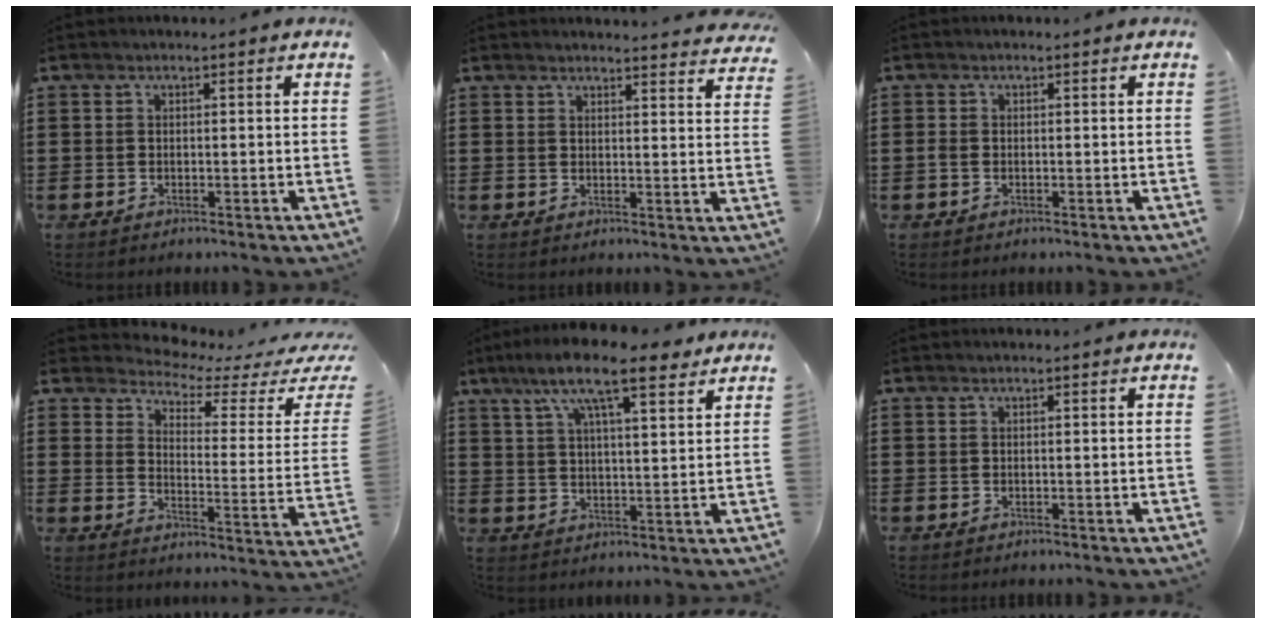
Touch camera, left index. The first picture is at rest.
{"total": 2.9, "force": [2.8, -0.2, 0.2], "torque": [-0.006, -0.016, 0.052]}
{"total": 0.9, "force": [-0.4, 0.5, 0.6], "torque": [-0.021, -0.003, -0.009]}
{"total": 3.5, "force": [3.2, 0.4, 1.2], "torque": [-0.039, -0.034, 0.046]}
{"total": 11.1, "force": [7.8, 2.7, 7.5], "torque": [-0.150, -0.010, 0.133]}
{"total": 0.0}